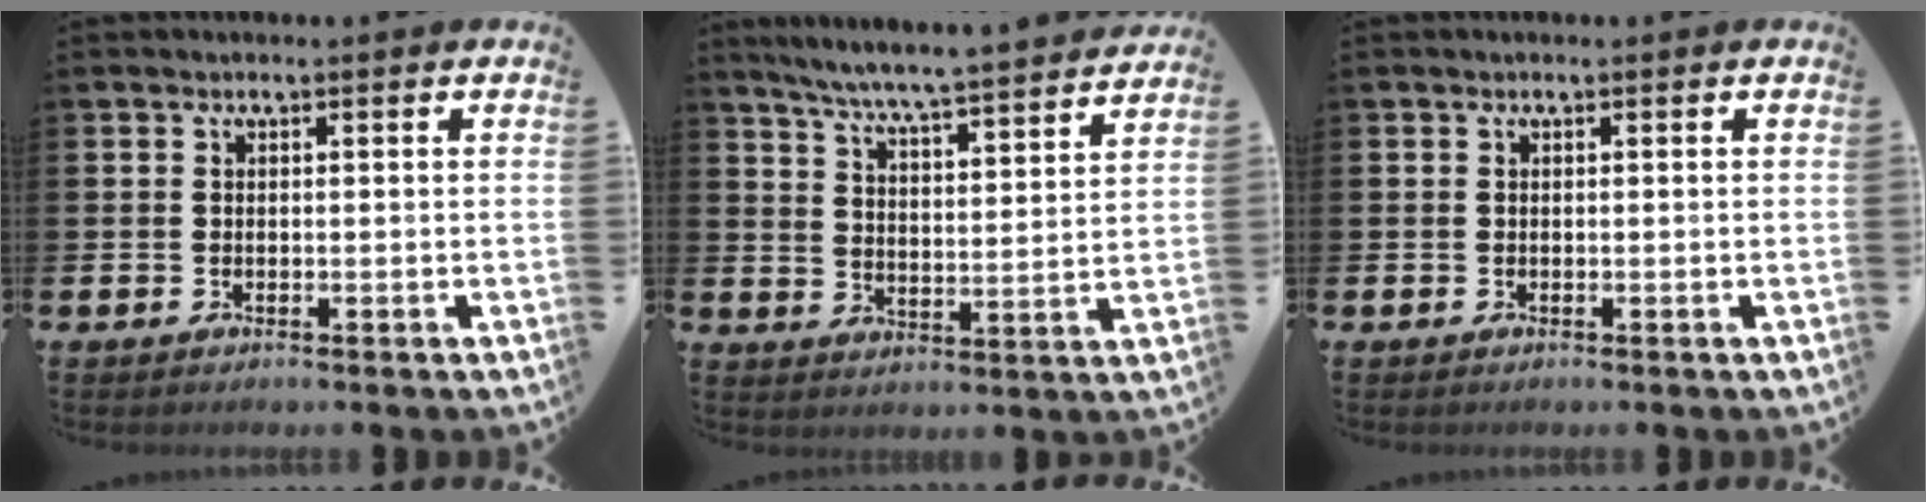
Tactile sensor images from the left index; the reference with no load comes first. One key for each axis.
{"total": 6.8, "fx": 6.5, "fy": -0.5, "fz": 1.8, "tx": -0.058, "ty": -0.054, "tz": 0.112}
{"total": 0.0}